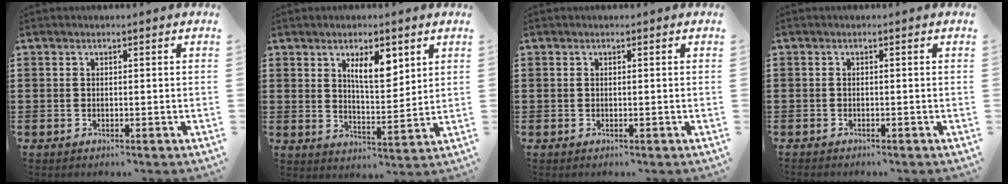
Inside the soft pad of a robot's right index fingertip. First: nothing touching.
{"total": 6.5, "force": [3.5, 2.4, 5.0], "torque": [-0.091, -0.001, 0.057]}
{"total": 0.0}
{"total": 0.6, "force": [-0.6, 0.2, 0.0], "torque": [-0.001, 0.000, -0.012]}